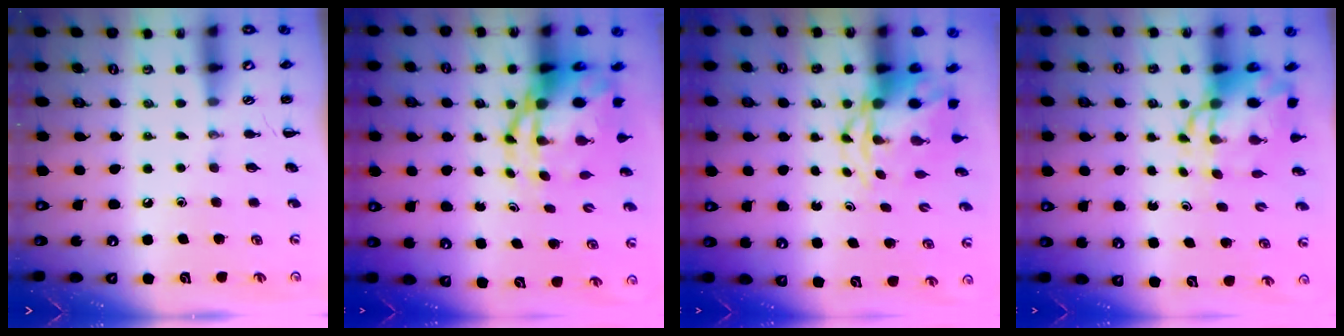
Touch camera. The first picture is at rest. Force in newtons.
{"total": 9.1, "press": 8.8, "slide": 2.6}
{"total": 5.2, "press": 5.0, "slide": 1.7}
{"total": 7.7, "press": 7.4, "slide": 2.0}